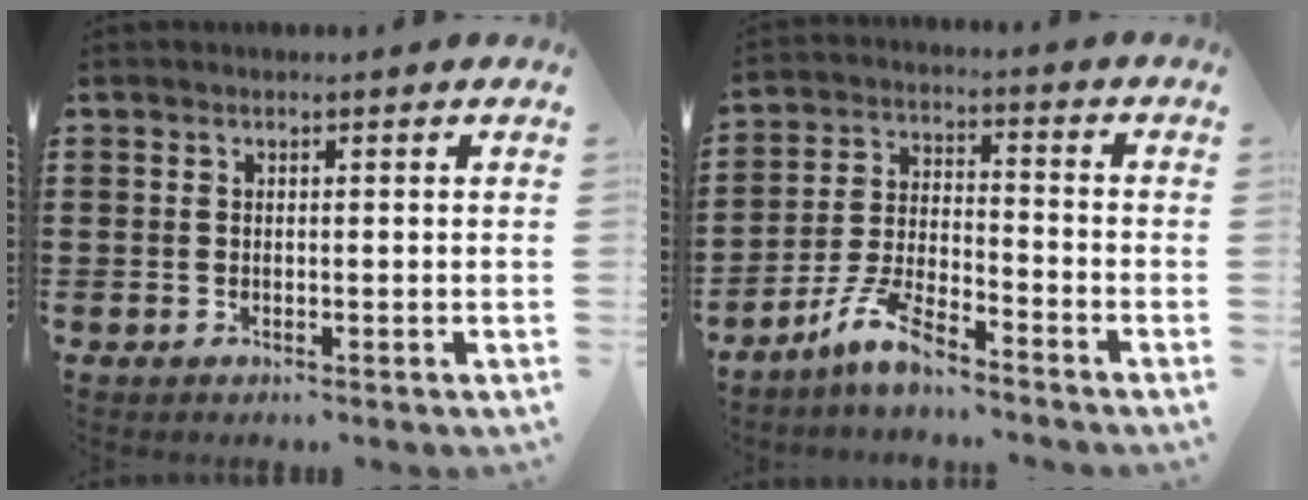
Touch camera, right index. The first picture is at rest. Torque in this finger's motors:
{"motor_torque": [0.82, 1.06, -0.21, -0.21]}